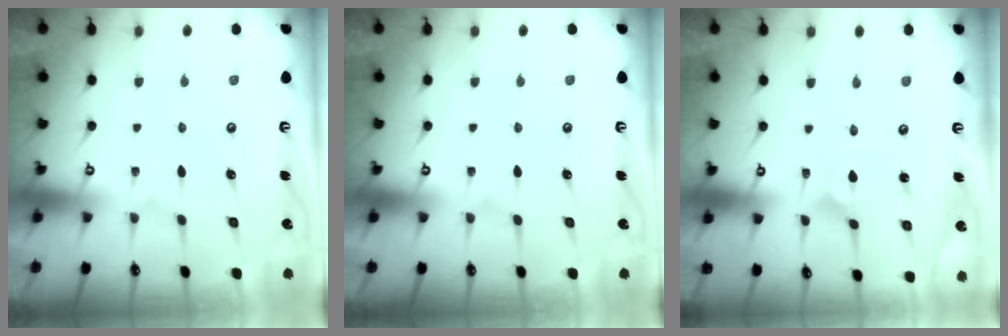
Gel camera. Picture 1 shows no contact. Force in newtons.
{"total": 0.0}
{"total": 2.8, "press": 2.8, "slide": 0.2}